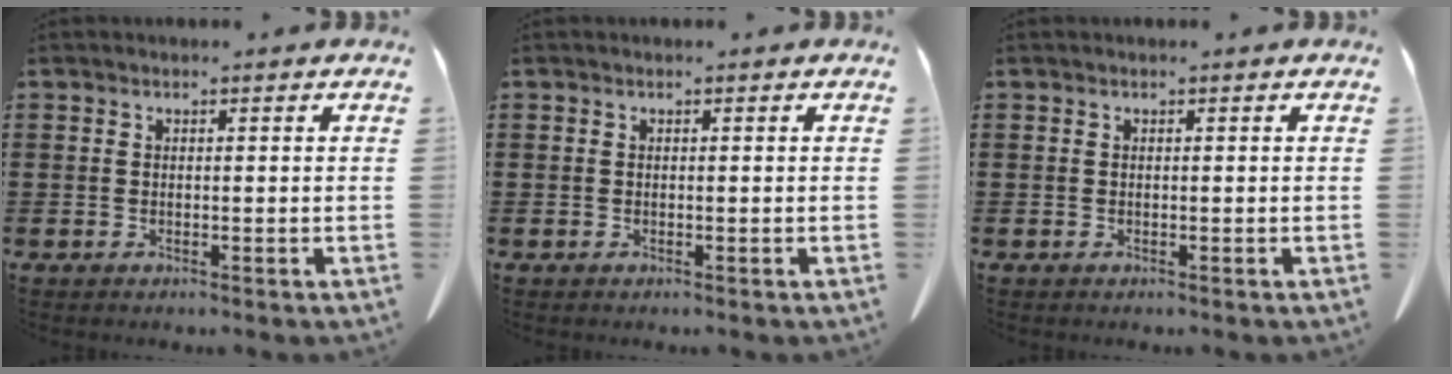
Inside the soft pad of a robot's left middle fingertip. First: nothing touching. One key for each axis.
{"total": 0.0}
{"total": 0.0}